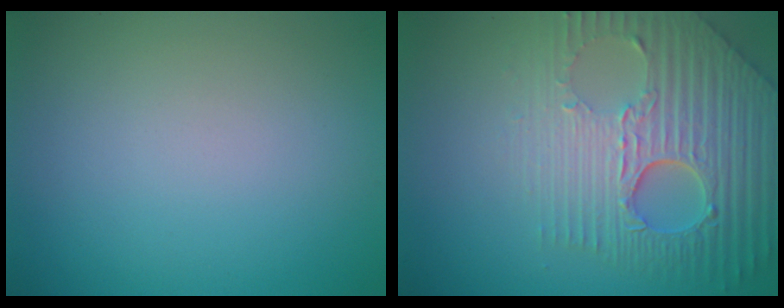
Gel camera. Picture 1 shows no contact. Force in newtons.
{"total": 8.9, "press": 6.0, "slide": 6.5}